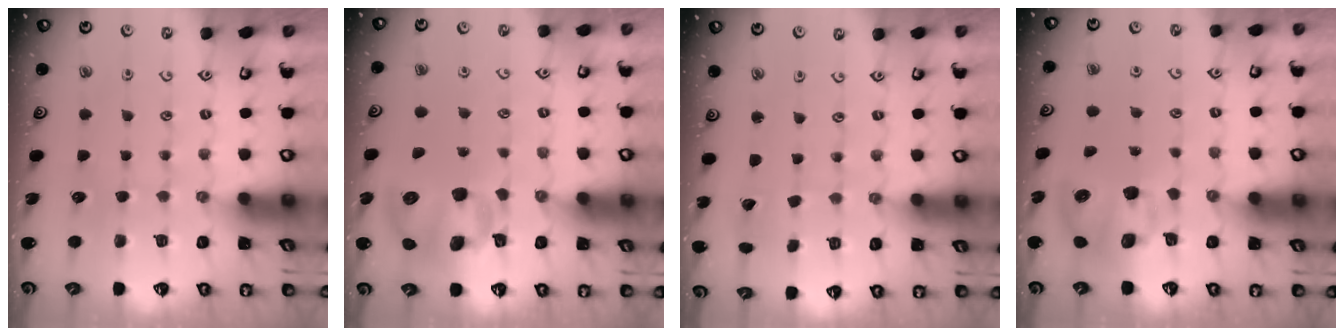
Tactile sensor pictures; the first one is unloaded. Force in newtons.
{"total": 10.3, "press": 10.1, "slide": 1.9}
{"total": 1.2, "press": 1.2, "slide": 0.0}
{"total": 8.6, "press": 8.5, "slide": 1.5}